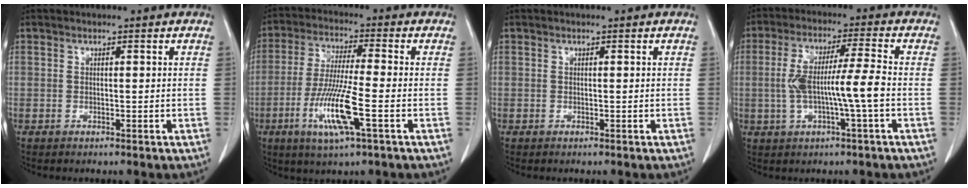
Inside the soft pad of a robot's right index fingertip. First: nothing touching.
{"total": 10.9, "force": [-3.8, 0.3, 10.2], "torque": [-0.207, -0.019, -0.075]}
{"total": 0.0}
{"total": 8.9, "force": [-1.3, 0.1, 8.8], "torque": [-0.172, 0.014, -0.023]}